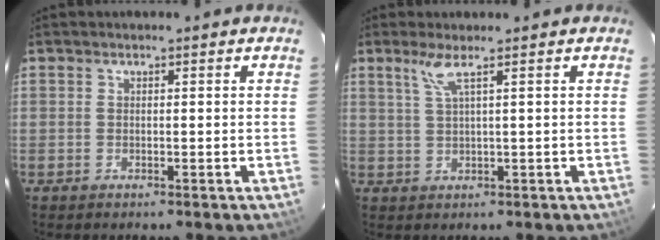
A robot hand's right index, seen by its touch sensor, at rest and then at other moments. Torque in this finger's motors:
{"motor_torque": [0.10, -0.02, 0.17, 0.06]}